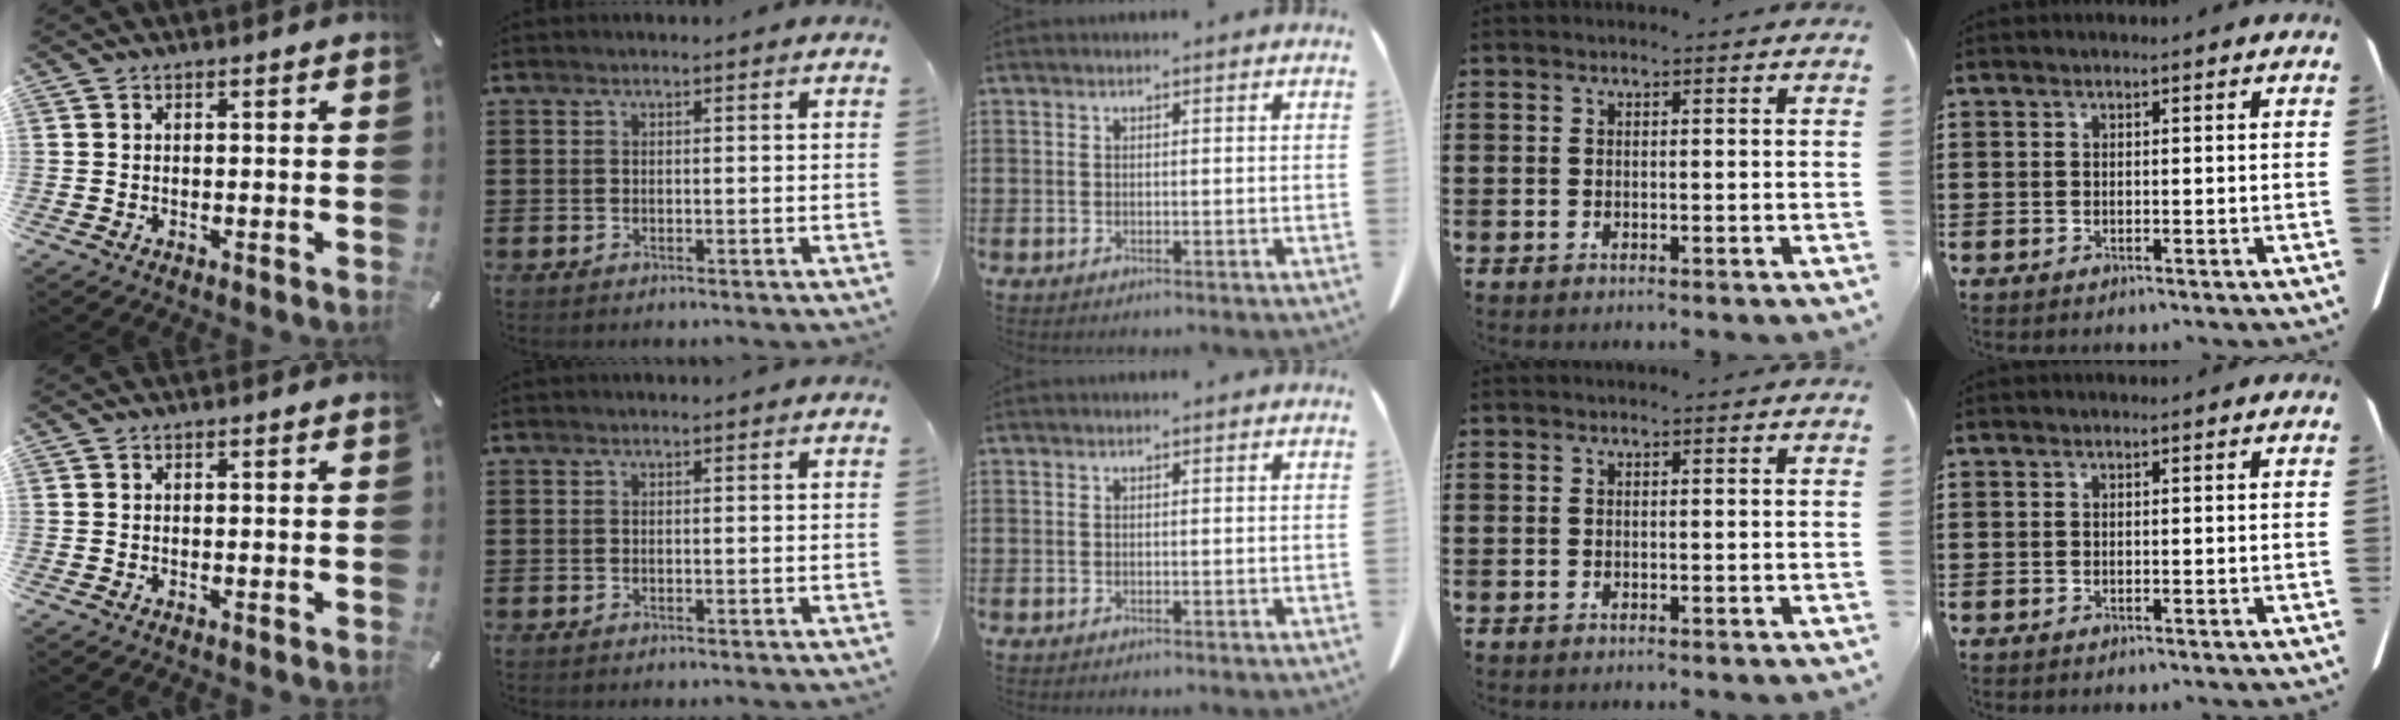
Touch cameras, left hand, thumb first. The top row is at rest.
{}